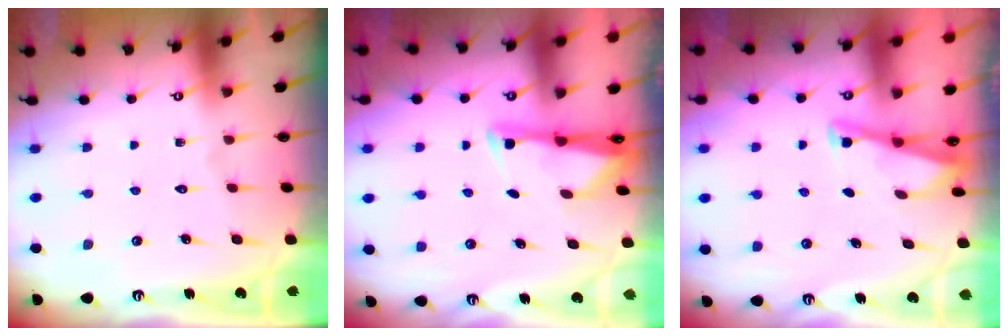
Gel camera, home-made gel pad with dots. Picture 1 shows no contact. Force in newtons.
{"total": 2.7, "press": 2.7, "slide": 0.4}
{"total": 2.7, "press": 2.7, "slide": 0.3}